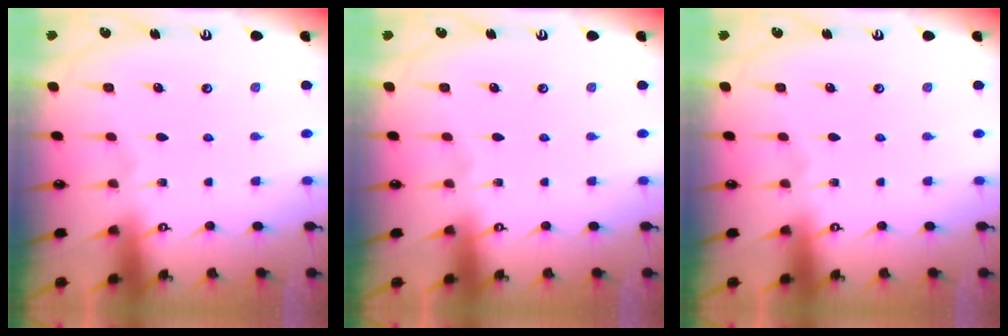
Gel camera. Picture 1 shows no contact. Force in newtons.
{"total": 0.0}
{"total": 0.0}